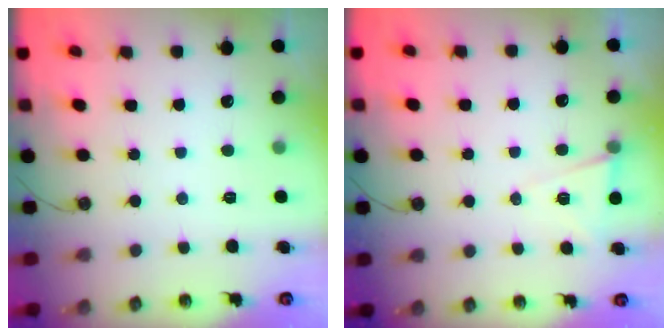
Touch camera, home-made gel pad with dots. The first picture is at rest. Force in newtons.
{"total": 6.7, "press": 5.0, "slide": 4.5}